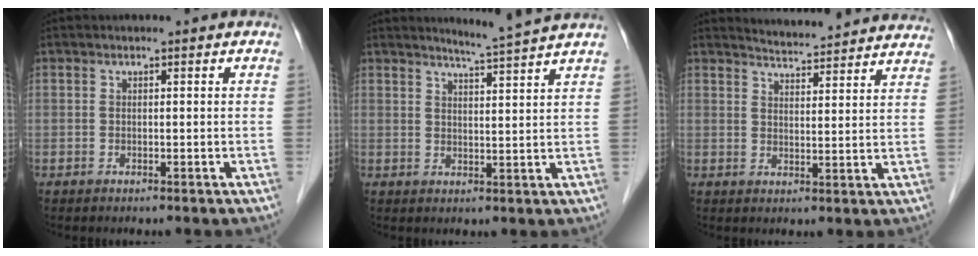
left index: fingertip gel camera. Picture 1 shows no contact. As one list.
[{"total": 5.7, "force": [5.2, -1.8, 1.5], "torque": [-0.031, -0.014, 0.073]}, {"total": 15.6, "force": [15.2, 1.2, 3.3], "torque": [-0.036, -0.028, 0.176]}]